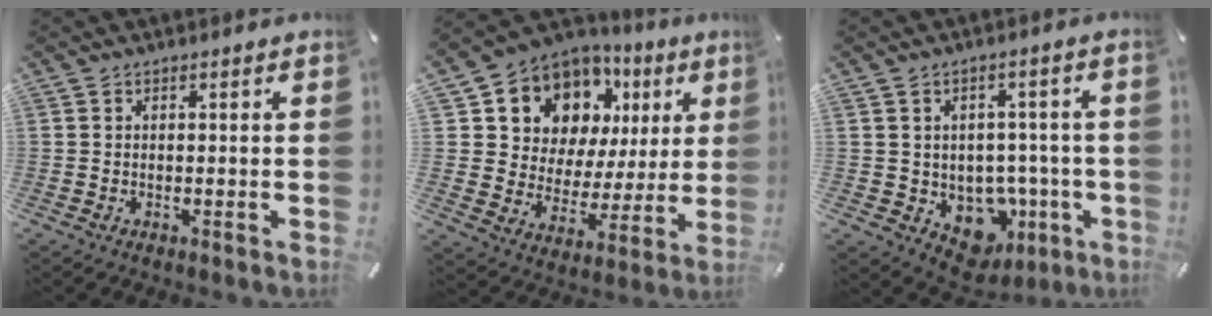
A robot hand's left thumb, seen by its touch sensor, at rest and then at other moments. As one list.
[{"total": 11.6, "force": [7.7, 8.3, 2.7], "torque": [-0.062, -0.074, 0.145]}, {"total": 8.4, "force": [-1.8, 7.6, 3.2], "torque": [-0.035, -0.003, -0.015]}]